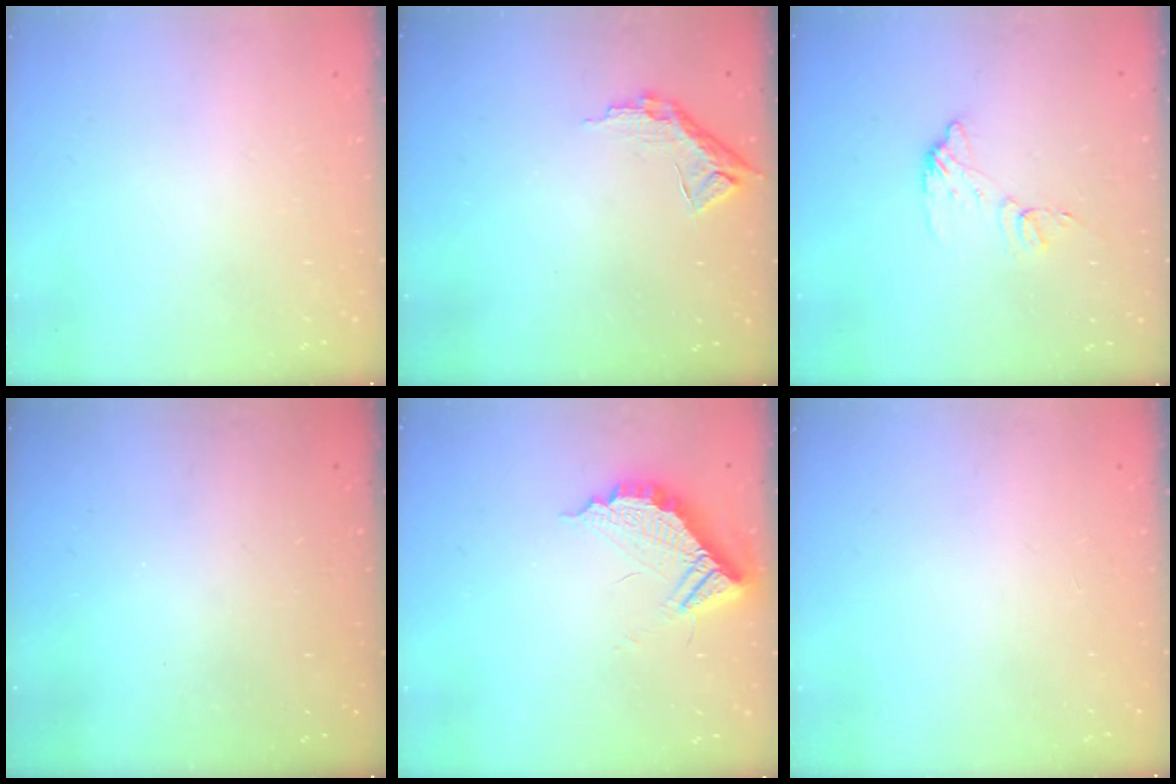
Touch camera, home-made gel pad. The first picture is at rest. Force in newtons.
{"total": 8.9, "press": 8.9, "slide": 0.5}
{"total": 8.1, "press": 8.1, "slide": 0.1}
{"total": 3.2, "press": 3.2, "slide": 0.3}
{"total": 11.3, "press": 11.2, "slide": 0.4}
{"total": 0.0}